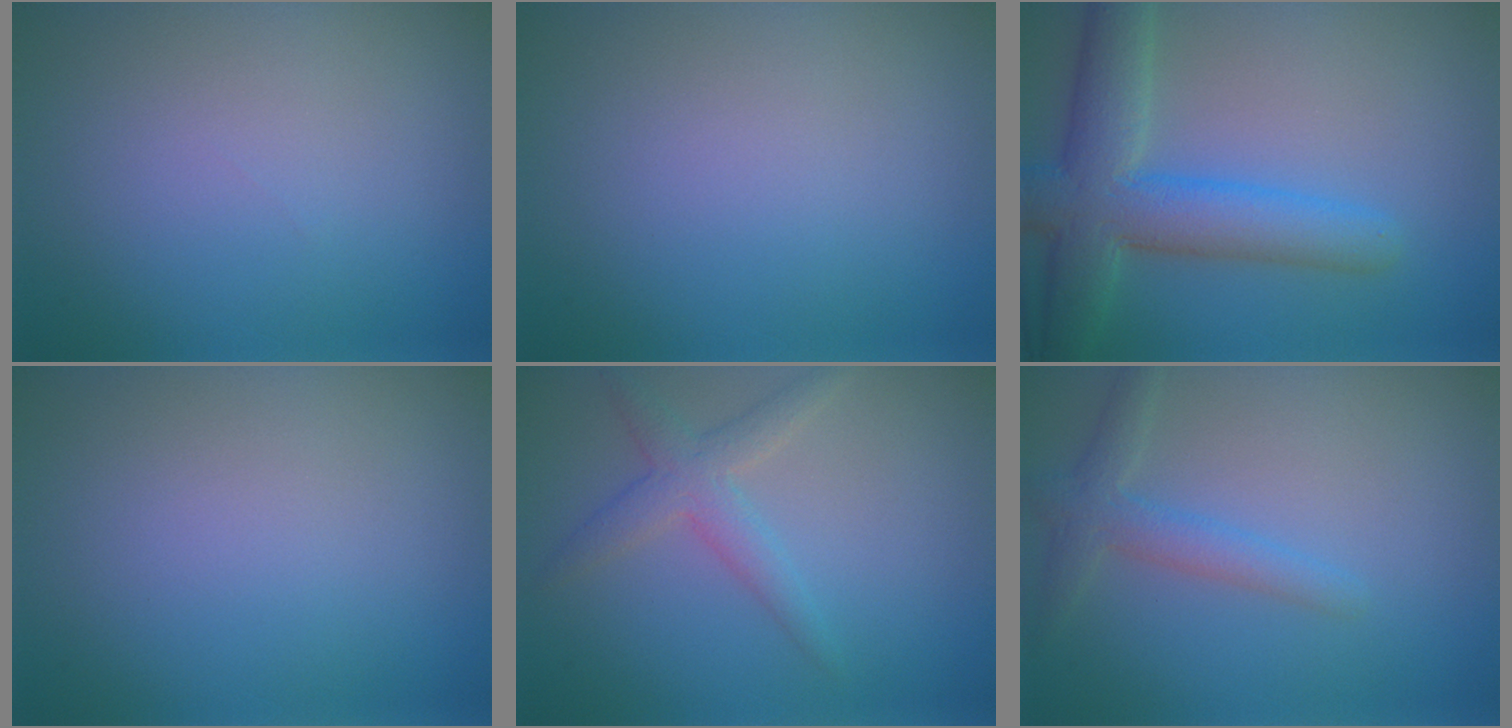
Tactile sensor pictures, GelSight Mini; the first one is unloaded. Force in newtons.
{"total": 0.0}
{"total": 7.3, "press": 7.2, "slide": 0.4}
{"total": 0.0}
{"total": 2.7, "press": 2.7, "slide": 0.0}
{"total": 2.5, "press": 2.5, "slide": 0.1}